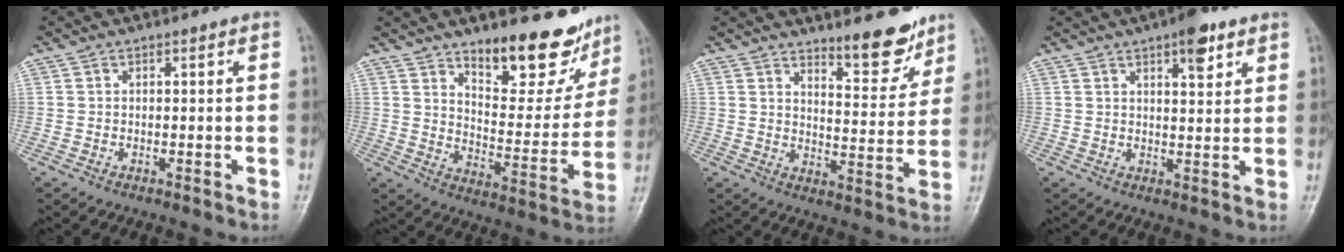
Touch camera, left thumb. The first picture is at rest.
{"total": 16.2, "force": [12.1, 6.2, 8.8], "torque": [-0.066, -0.090, 0.184]}
{"total": 8.9, "force": [7.1, 2.5, 4.6], "torque": [-0.044, -0.063, 0.113]}
{"total": 6.3, "force": [3.7, 2.2, 4.6], "torque": [-0.050, -0.015, 0.047]}